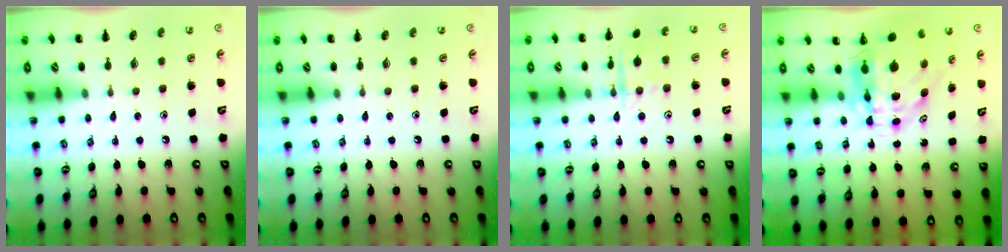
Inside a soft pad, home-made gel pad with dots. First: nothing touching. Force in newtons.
{"total": 0.0}
{"total": 11.1, "press": 11.1, "slide": 0.5}
{"total": 7.6, "press": 7.3, "slide": 2.0}